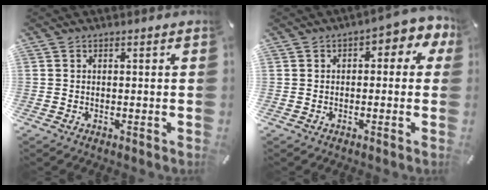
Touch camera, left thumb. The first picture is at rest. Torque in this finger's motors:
{"motor_torque": [0.57, 0.09, 0.44, 0.03, 0.03]}